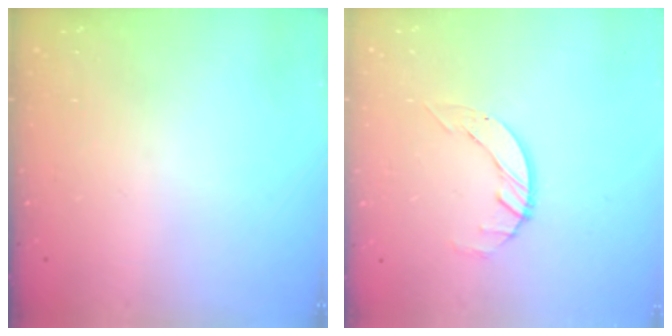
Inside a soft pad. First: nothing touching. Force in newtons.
{"total": 2.7, "press": 2.7, "slide": 0.3}